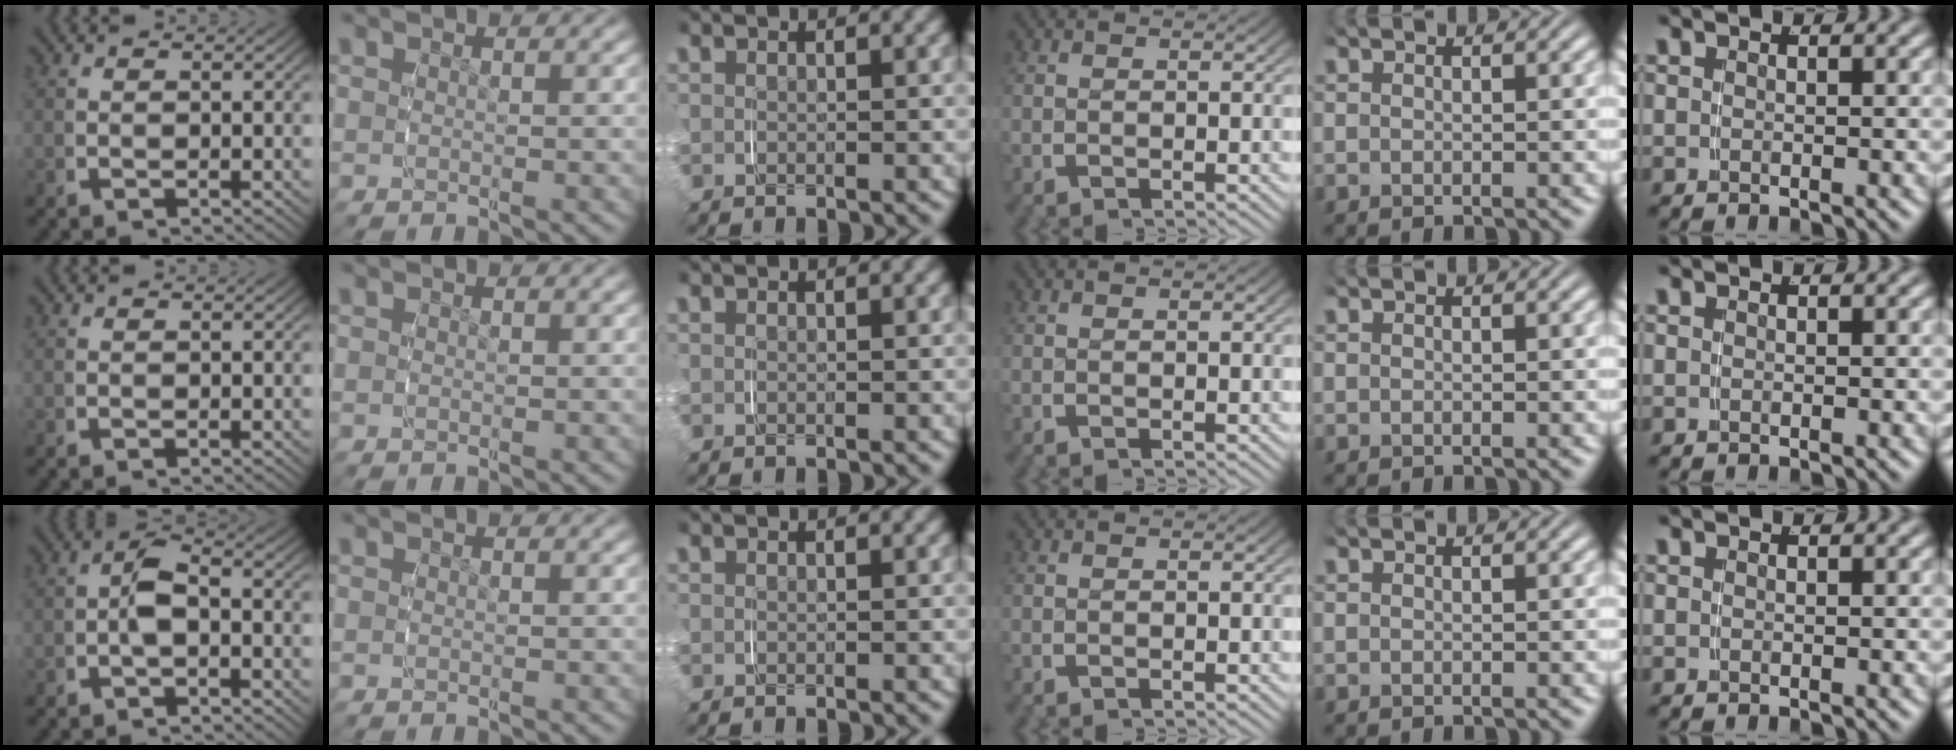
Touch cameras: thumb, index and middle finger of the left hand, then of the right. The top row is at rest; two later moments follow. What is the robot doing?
{"motion": "grasp_and_lifting", "object": "jar lid"}